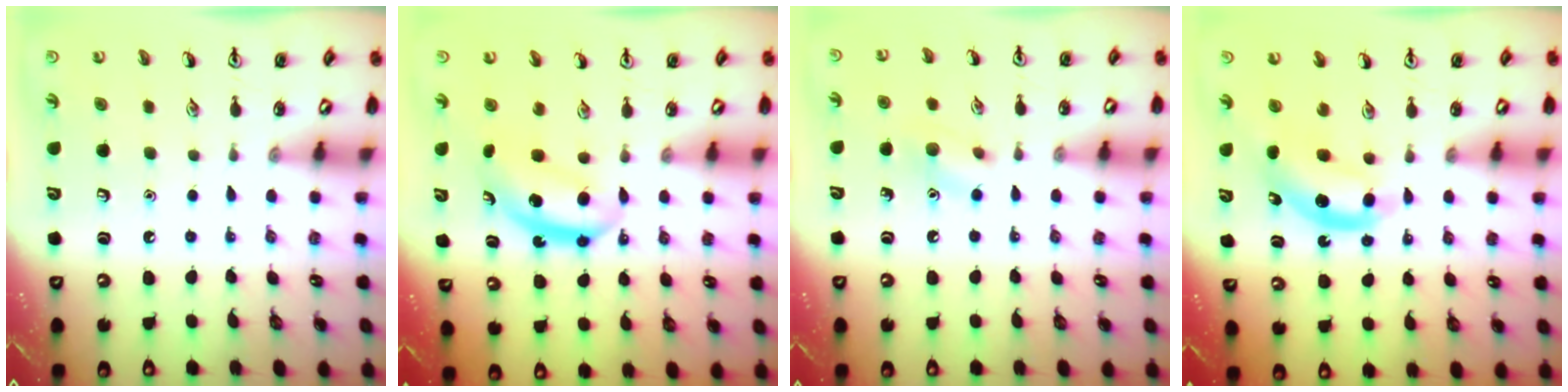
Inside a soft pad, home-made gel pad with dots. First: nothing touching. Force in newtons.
{"total": 5.5, "press": 5.5, "slide": 0.7}
{"total": 7.5, "press": 7.3, "slide": 1.5}
{"total": 5.0, "press": 4.9, "slide": 0.7}